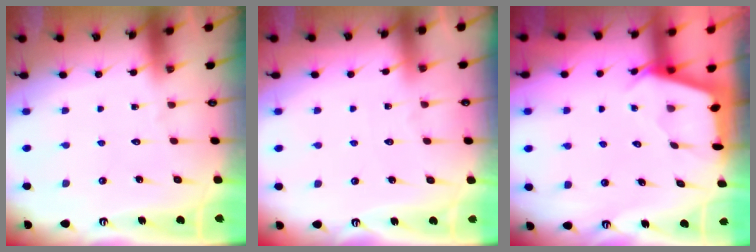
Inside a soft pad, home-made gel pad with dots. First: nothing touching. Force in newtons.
{"total": 2.0, "press": 2.0, "slide": 0.3}
{"total": 2.4, "press": 2.4, "slide": 0.2}